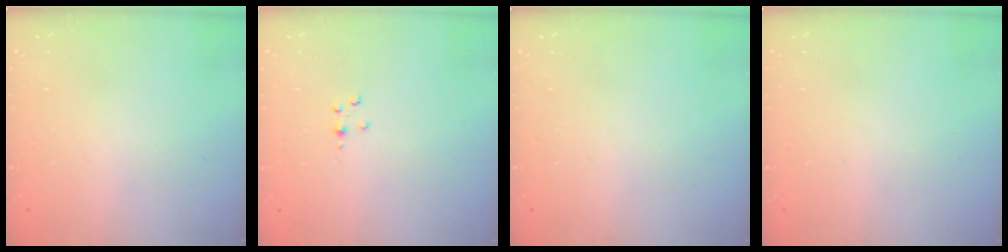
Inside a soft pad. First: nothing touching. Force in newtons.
{"total": 2.0, "press": 2.0, "slide": 0.3}
{"total": 0.0}
{"total": 0.0}